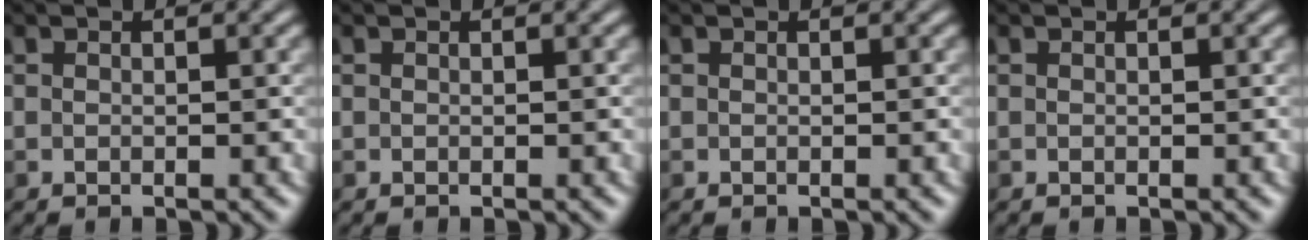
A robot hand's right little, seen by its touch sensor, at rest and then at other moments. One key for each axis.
{"total": 0.0}
{"total": 0.0}
{"total": 0.0}